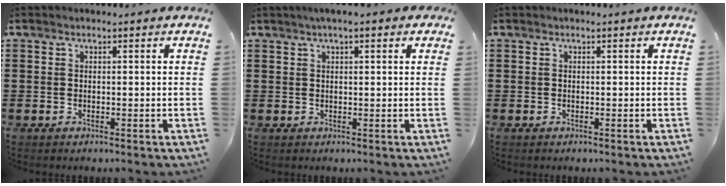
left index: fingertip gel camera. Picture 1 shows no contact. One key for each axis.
{"total": 2.0, "fx": 1.1, "fy": 0.3, "fz": 1.6, "tx": -0.032, "ty": 0.004, "tz": 0.019}
{"total": 0.0}